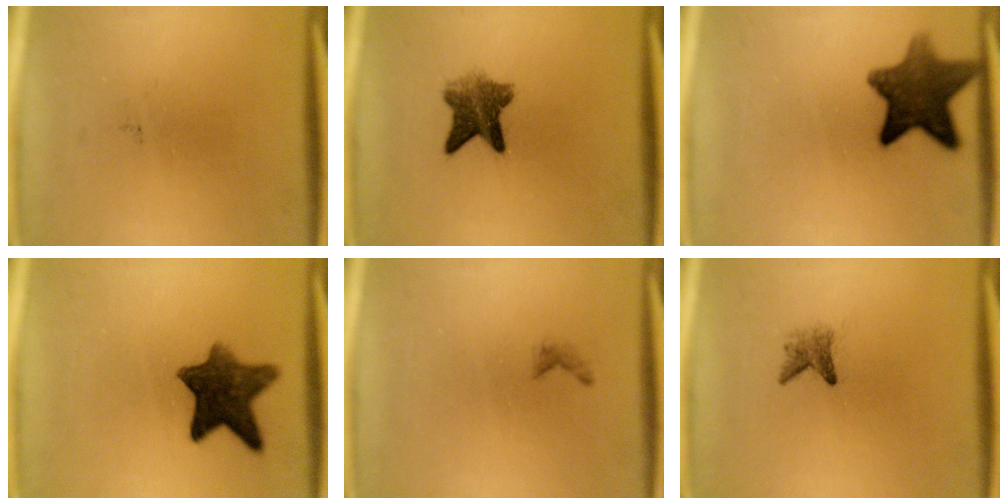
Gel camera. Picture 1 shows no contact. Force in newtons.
{"total": 6.3}
{"total": 11.1}
{"total": 9.9}
{"total": 0.6}
{"total": 2.0}